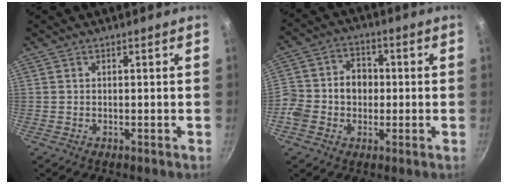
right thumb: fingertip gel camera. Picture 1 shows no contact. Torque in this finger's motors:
{"motor_torque": [0.69, 0.94, 0.89, -0.14, 0.02]}